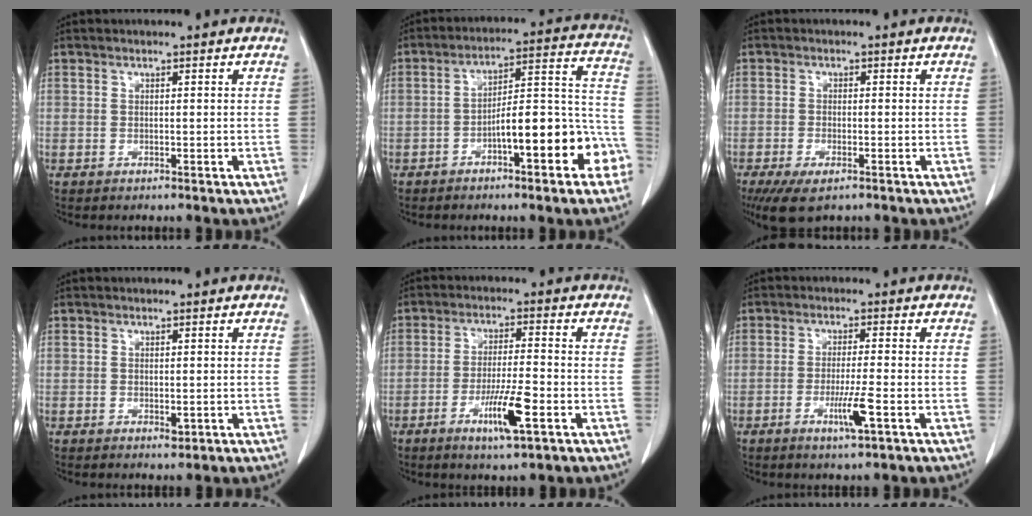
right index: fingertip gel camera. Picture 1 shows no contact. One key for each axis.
{"total": 12.5, "fx": -5.5, "fy": 2.9, "fz": 10.9, "tx": -0.141, "ty": 0.045, "tz": -0.076}
{"total": 5.3, "fx": -3.4, "fy": 1.8, "fz": 3.6, "tx": -0.064, "ty": -0.011, "tz": -0.053}
{"total": 1.2, "fx": -0.2, "fy": 0.8, "fz": 0.8, "tx": -0.007, "ty": -0.001, "tz": 0.001}
{"total": 7.9, "fx": -3.4, "fy": 0.7, "fz": 7.0, "tx": -0.127, "ty": -0.010, "tz": -0.056}
{"total": 4.9, "fx": -2.0, "fy": -0.2, "fz": 4.5, "tx": -0.081, "ty": -0.009, "tz": -0.036}